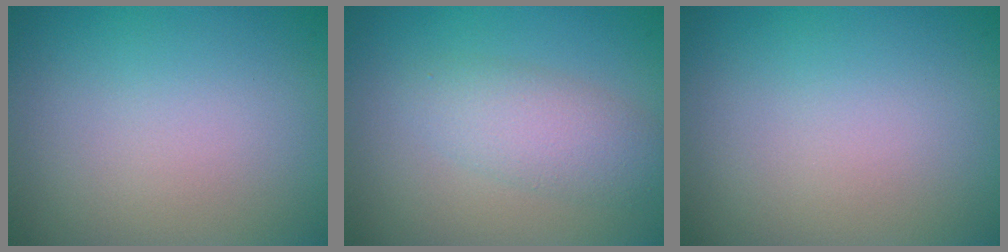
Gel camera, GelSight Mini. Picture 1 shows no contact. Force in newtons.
{"total": 3.3, "press": 3.3, "slide": 0.0}
{"total": 0.0}